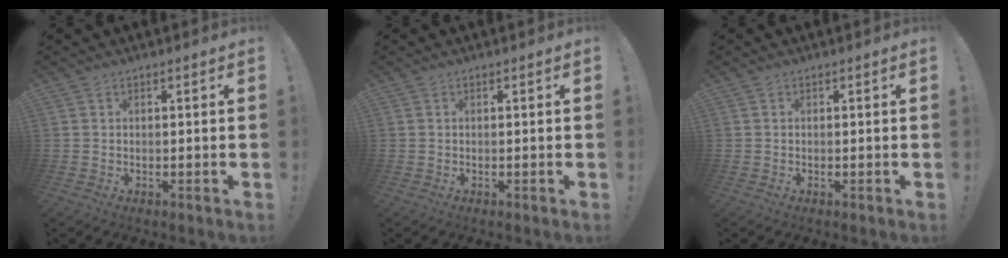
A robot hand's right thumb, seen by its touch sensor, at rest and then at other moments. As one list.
[{"total": 0.0}, {"total": 0.0}]